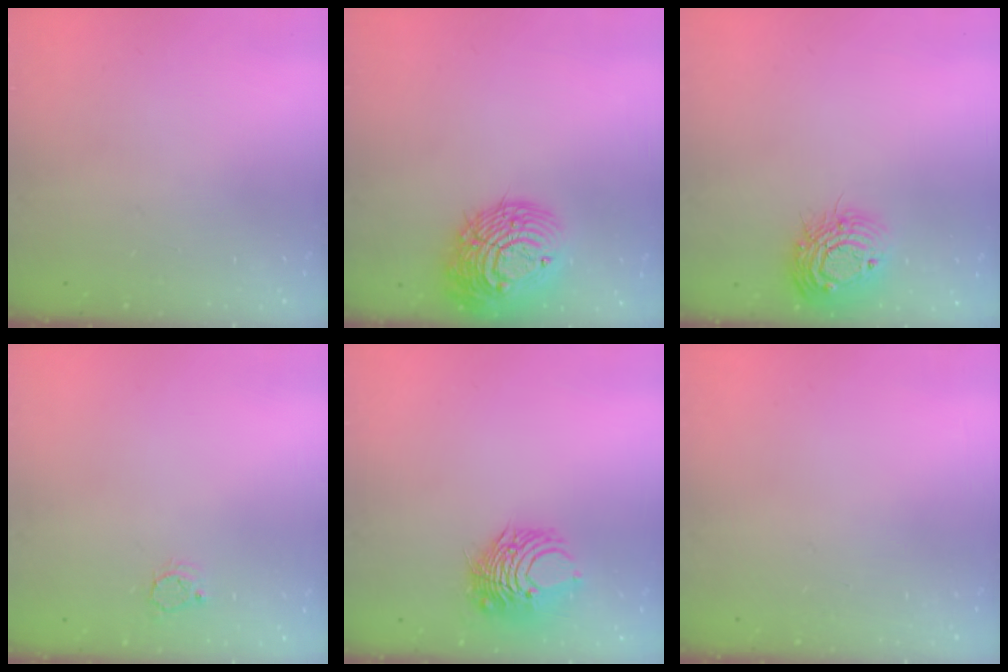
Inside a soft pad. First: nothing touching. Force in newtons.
{"total": 18.7, "press": 18.7, "slide": 1.3}
{"total": 12.9, "press": 12.8, "slide": 1.0}
{"total": 3.0, "press": 3.0, "slide": 0.4}
{"total": 8.2, "press": 8.2, "slide": 0.7}
{"total": 0.0}